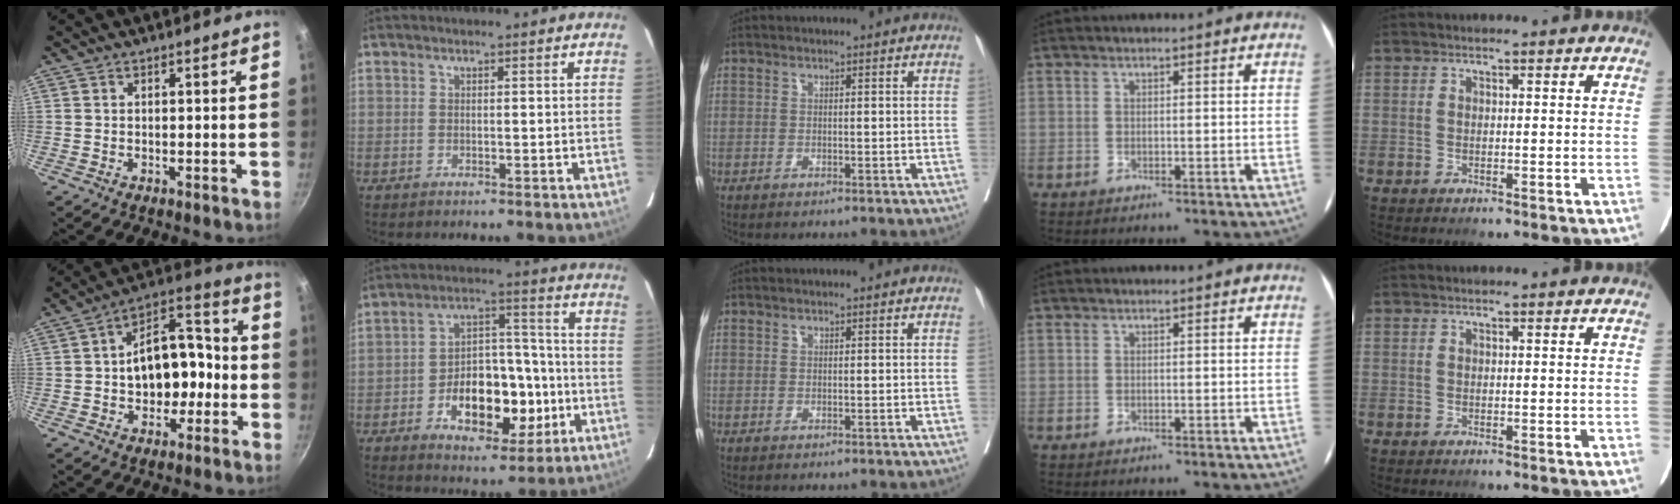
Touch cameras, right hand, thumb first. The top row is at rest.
{"thumb": {"total": 14.6, "force": [-1.4, 9.3, 11.2], "torque": [-0.126, 0.045, -0.028]}, "index": {"total": 14.4, "force": [-4.1, 7.4, 11.6], "torque": [-0.186, 0.023, -0.058]}}